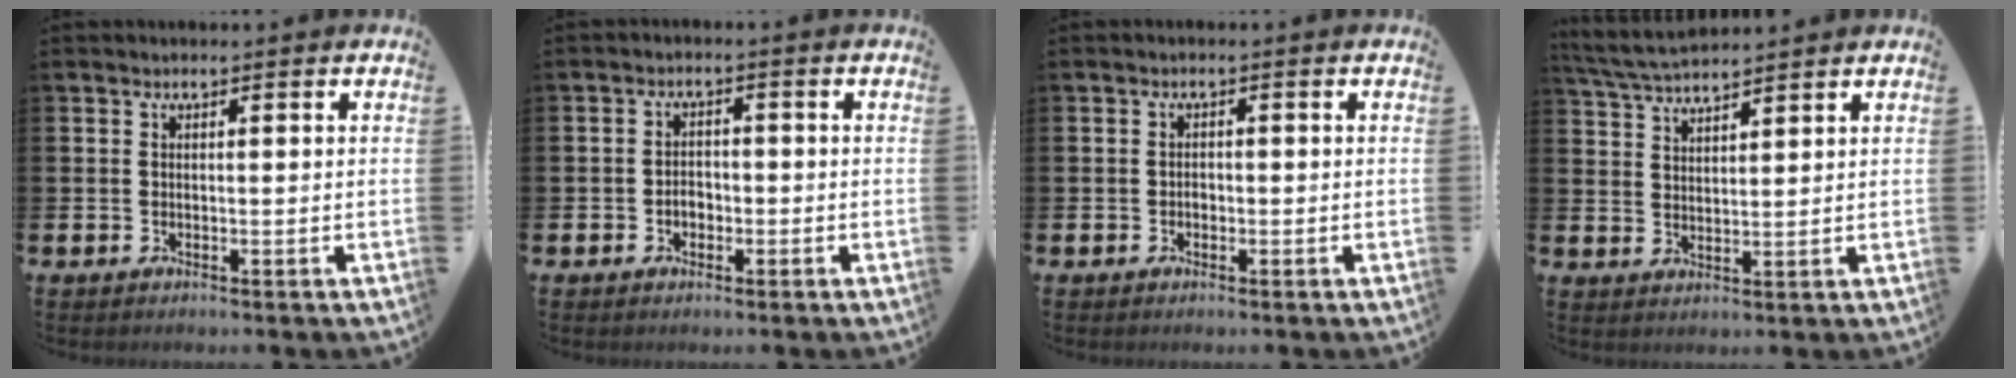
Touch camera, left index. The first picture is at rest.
{"total": 2.2, "force": [-0.9, 1.7, 1.2], "torque": [-0.015, 0.001, -0.021]}
{"total": 1.0, "force": [-0.4, 0.7, 0.5], "torque": [-0.009, 0.003, -0.009]}
{"total": 4.6, "force": [4.5, 0.4, 1.2], "torque": [-0.044, -0.018, 0.082]}